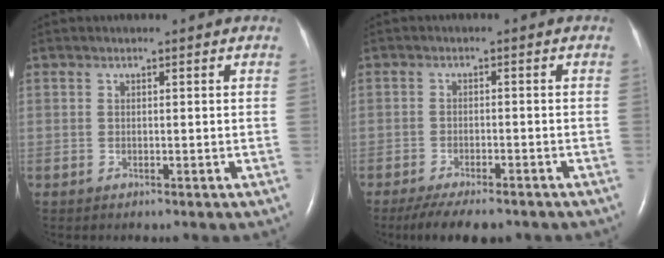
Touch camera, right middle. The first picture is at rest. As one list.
[{"total": 8.9, "force": [-7.2, 2.4, 4.7], "torque": [-0.069, -0.011, -0.108]}]